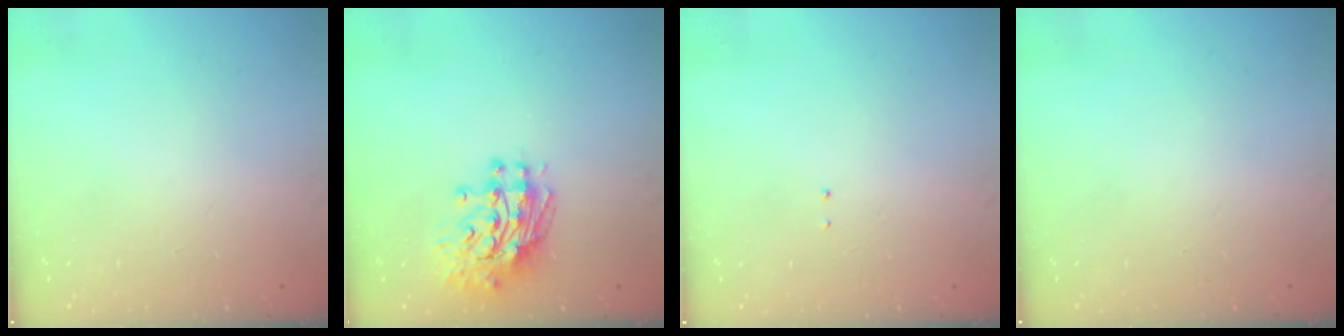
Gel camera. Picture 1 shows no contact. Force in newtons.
{"total": 11.5, "press": 11.4, "slide": 1.2}
{"total": 1.3, "press": 1.2, "slide": 0.6}
{"total": 0.0}